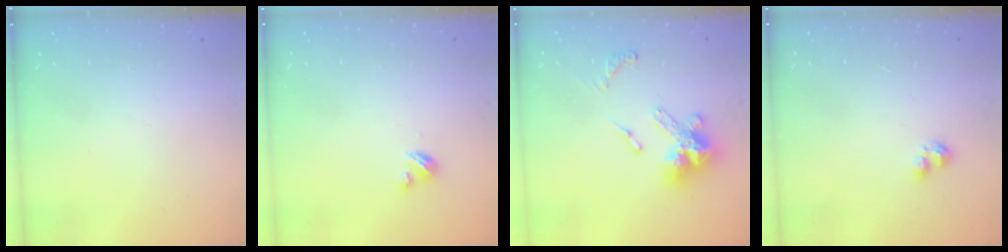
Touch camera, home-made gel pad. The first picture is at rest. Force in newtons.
{"total": 2.7, "press": 2.7, "slide": 0.3}
{"total": 13.7, "press": 13.6, "slide": 1.5}
{"total": 2.8, "press": 2.8, "slide": 0.5}